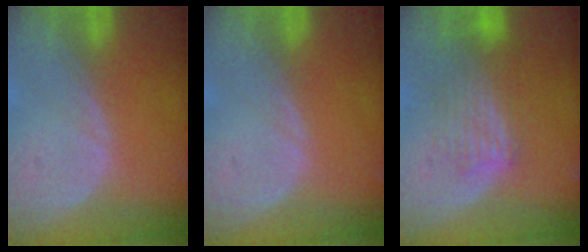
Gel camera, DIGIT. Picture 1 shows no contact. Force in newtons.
{"total": 0.0}
{"total": 6.4, "press": 6.4, "slide": 0.6}